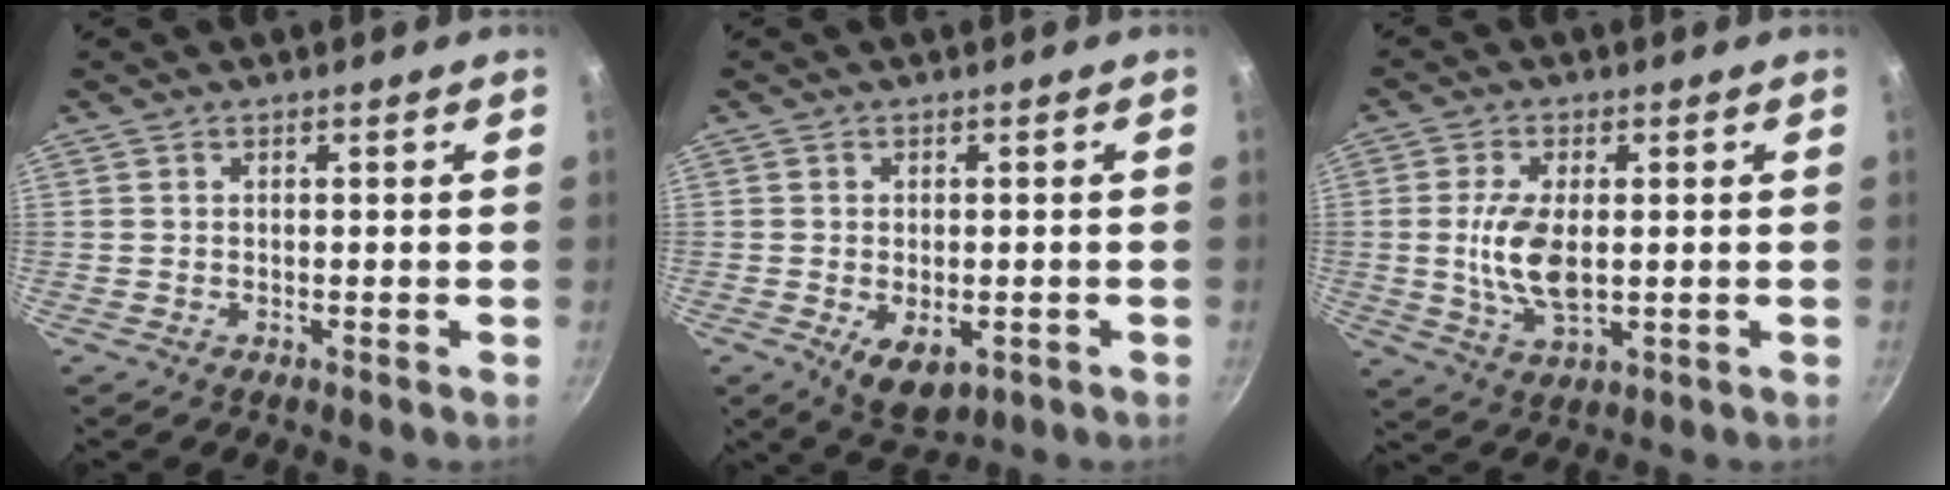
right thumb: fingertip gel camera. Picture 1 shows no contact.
{"total": 6.6, "force": [-2.0, 3.8, 5.1], "torque": [-0.065, -0.007, -0.017]}
{"total": 9.4, "force": [0.1, 4.6, 8.2], "torque": [-0.163, -0.008, 0.004]}